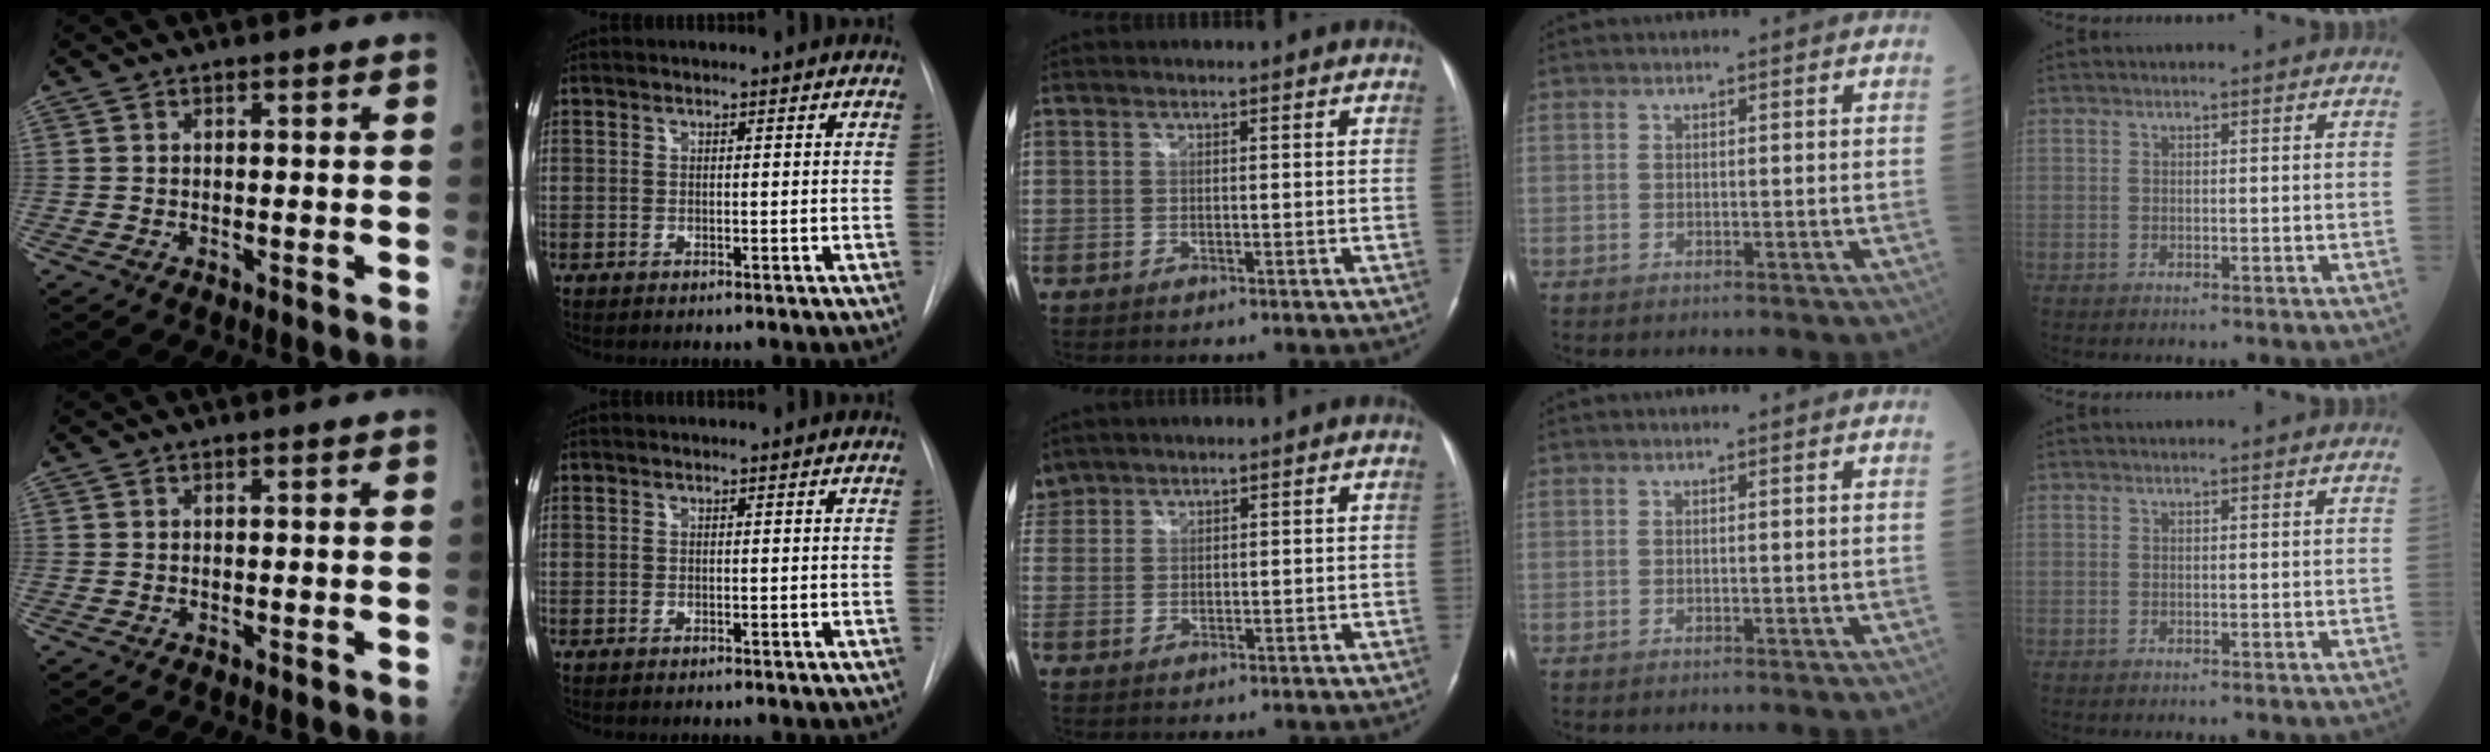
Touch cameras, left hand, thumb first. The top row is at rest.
{"middle": {"total": 3.3, "force": [2.9, 1.5, -0.2], "torque": [-0.001, 0.015, 0.061]}}